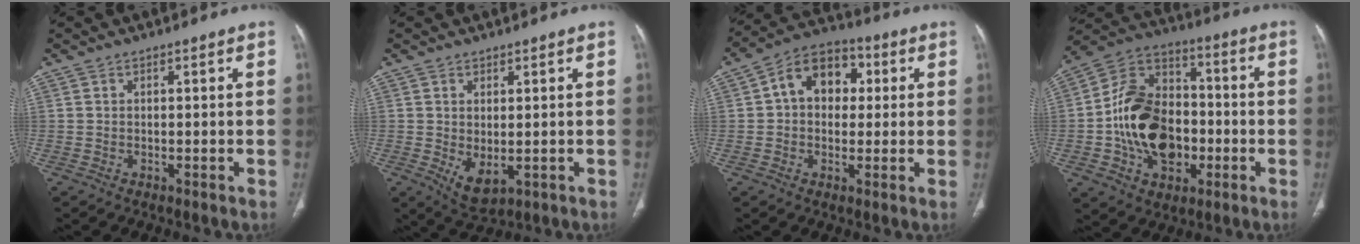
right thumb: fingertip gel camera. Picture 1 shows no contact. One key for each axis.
{"total": 4.9, "fx": -0.6, "fy": 2.5, "fz": 4.2, "tx": -0.068, "ty": -0.011, "tz": 0.008}
{"total": 11.0, "fx": 1.9, "fy": 8.2, "fz": 7.1, "tx": -0.076, "ty": 0.020, "tz": 0.019}
{"total": 20.3, "fx": -3.4, "fy": 14.5, "fz": 13.9, "tx": -0.204, "ty": 0.033, "tz": -0.055}